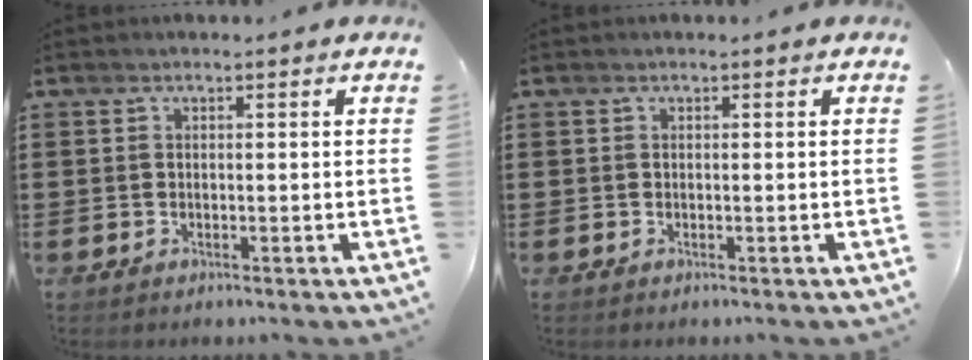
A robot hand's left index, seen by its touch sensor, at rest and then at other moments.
{"total": 0.0}